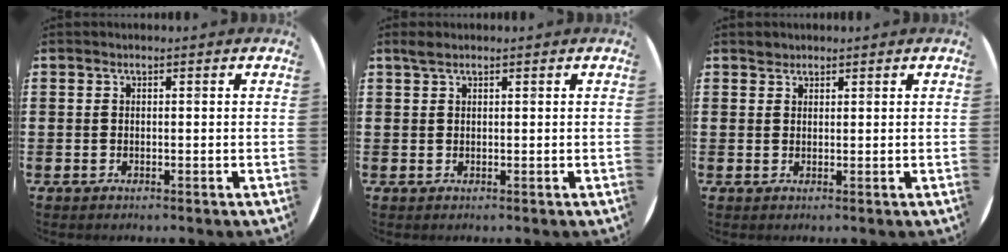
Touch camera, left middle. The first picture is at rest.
{"total": 1.0, "force": [0.9, 0.3, 0.5], "torque": [-0.011, 0.003, 0.016]}
{"total": 1.0, "force": [0.9, 0.4, -0.1], "torque": [0.000, 0.002, 0.018]}